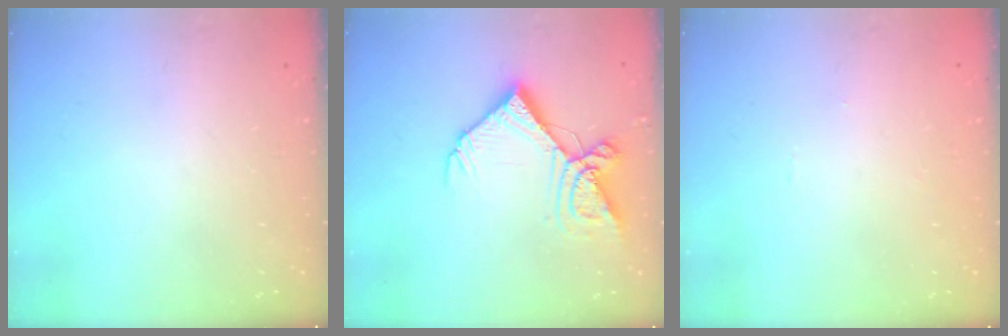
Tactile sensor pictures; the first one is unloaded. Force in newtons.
{"total": 15.5, "press": 15.4, "slide": 1.7}
{"total": 0.0}